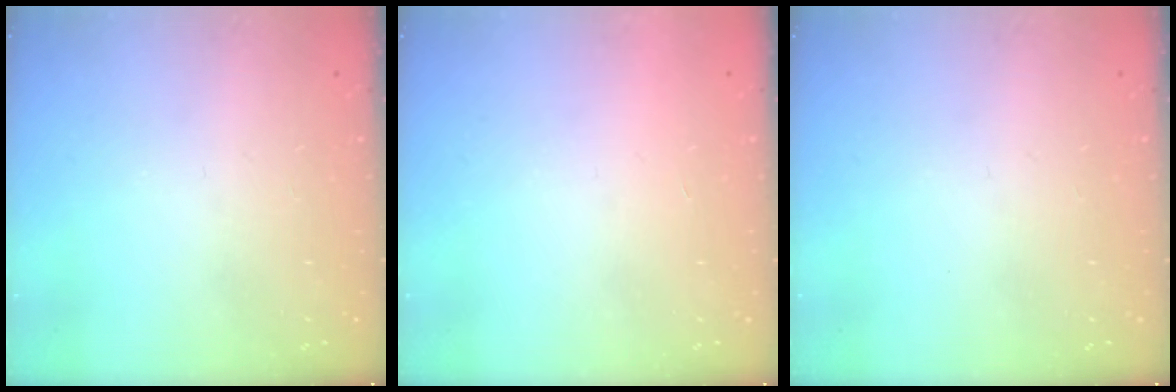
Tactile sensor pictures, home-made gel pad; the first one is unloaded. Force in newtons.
{"total": 1.7, "press": 1.7, "slide": 0.1}
{"total": 0.0}